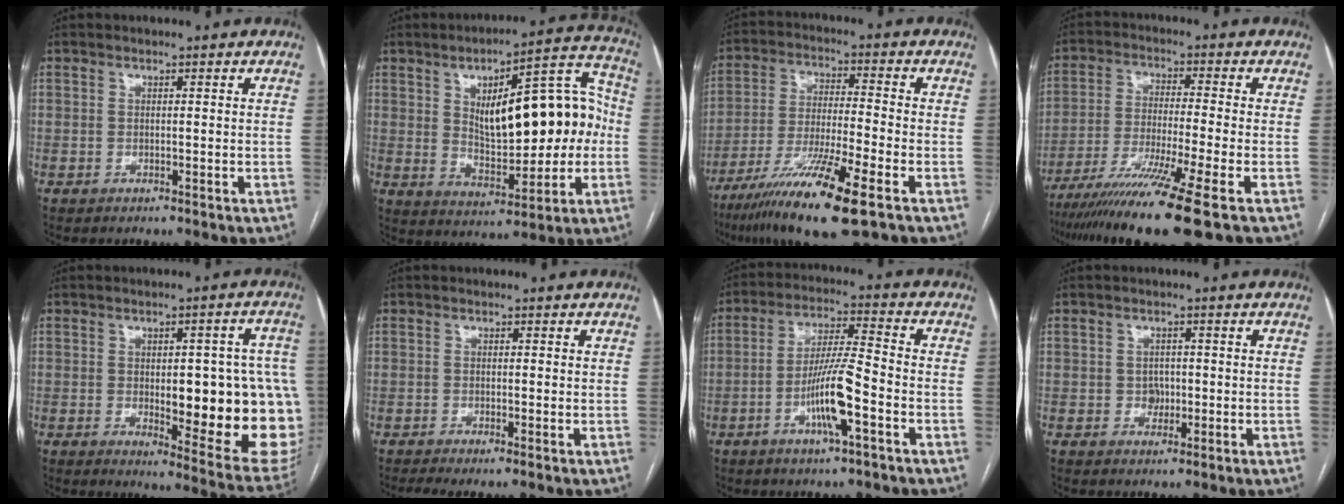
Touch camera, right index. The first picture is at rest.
{"total": 18.6, "force": [1.4, 7.1, 17.2], "torque": [-0.249, 0.038, 0.033]}
{"total": 15.1, "force": [-8.8, 0.4, 12.4], "torque": [-0.240, -0.041, -0.155]}
{"total": 14.0, "force": [-9.6, -2.0, 10.1], "torque": [-0.191, -0.044, -0.165]}
{"total": 20.8, "force": [-1.9, 6.1, 19.8], "torque": [-0.164, 0.014, 0.004]}
{"total": 2.6, "force": [-1.7, 0.1, 2.0], "torque": [-0.035, -0.005, -0.031]}
{"total": 9.8, "force": [-3.8, 0.6, 9.0], "torque": [-0.175, 0.002, -0.070]}
{"total": 2.1, "force": [-0.3, 1.8, 1.1], "torque": [-0.011, 0.005, -0.003]}